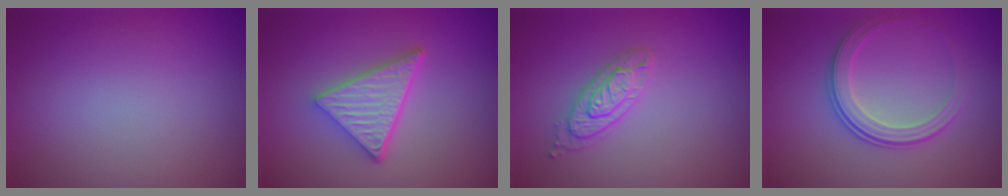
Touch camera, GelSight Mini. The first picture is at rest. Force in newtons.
{"total": 5.1, "press": 3.8, "slide": 3.4}
{"total": 2.5, "press": 2.4, "slide": 0.6}
{"total": 3.5, "press": 2.9, "slide": 1.9}